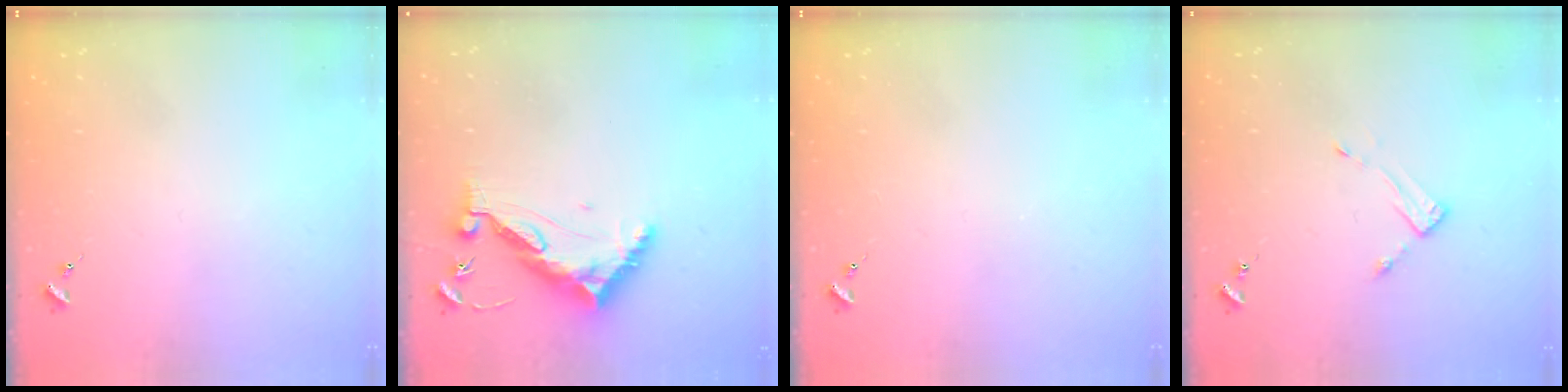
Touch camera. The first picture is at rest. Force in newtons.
{"total": 10.2, "press": 10.2, "slide": 0.8}
{"total": 0.0}
{"total": 3.3, "press": 3.2, "slide": 0.3}